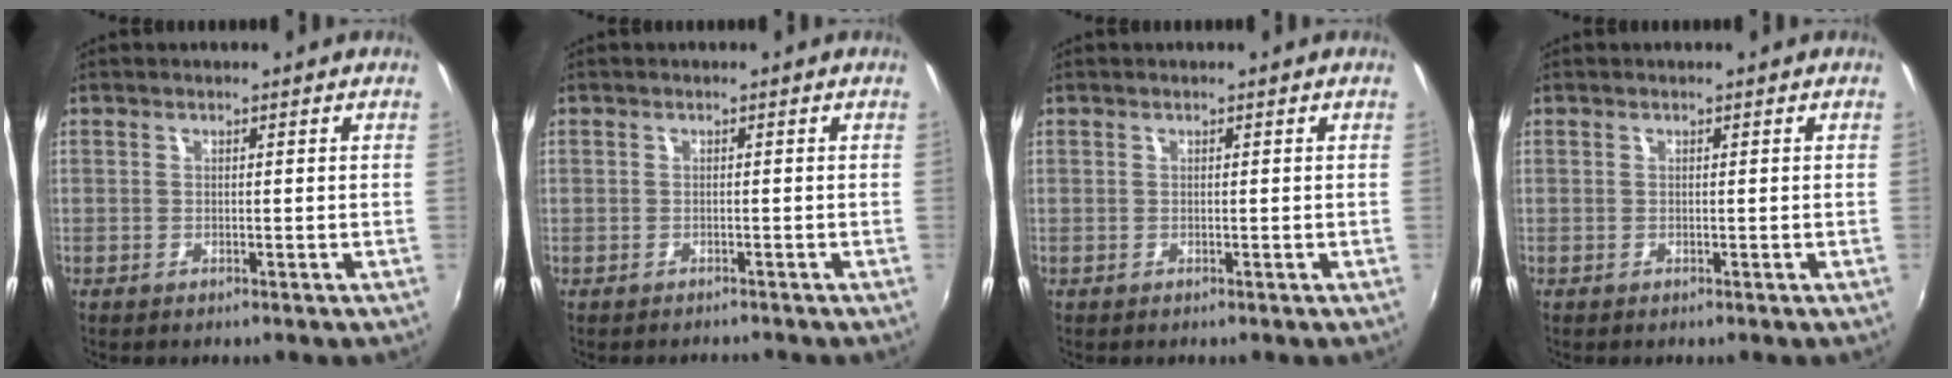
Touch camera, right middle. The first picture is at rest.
{"total": 1.7, "force": [-1.3, 1.1, -0.1], "torque": [-0.003, 0.007, -0.017]}
{"total": 0.0}
{"total": 0.0}